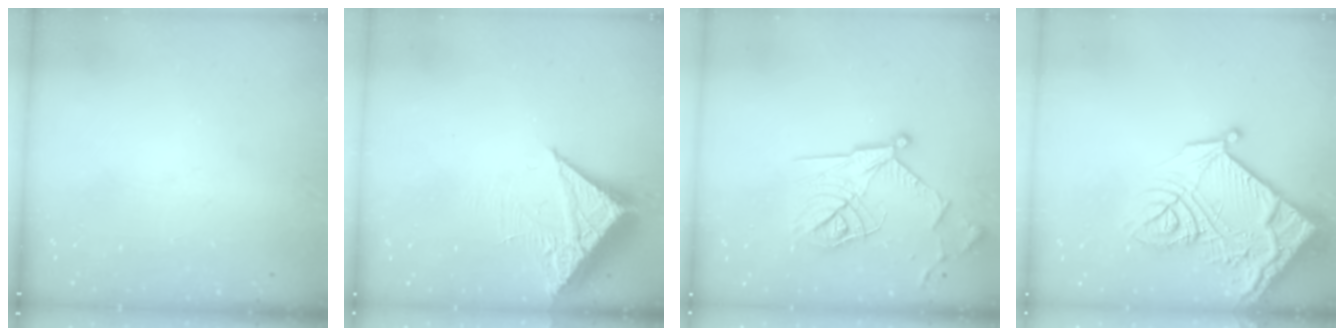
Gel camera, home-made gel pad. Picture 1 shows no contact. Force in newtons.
{"total": 7.7, "press": 7.7, "slide": 0.5}
{"total": 18.1, "press": 18.1, "slide": 1.0}
{"total": 22.5, "press": 22.3, "slide": 2.7}